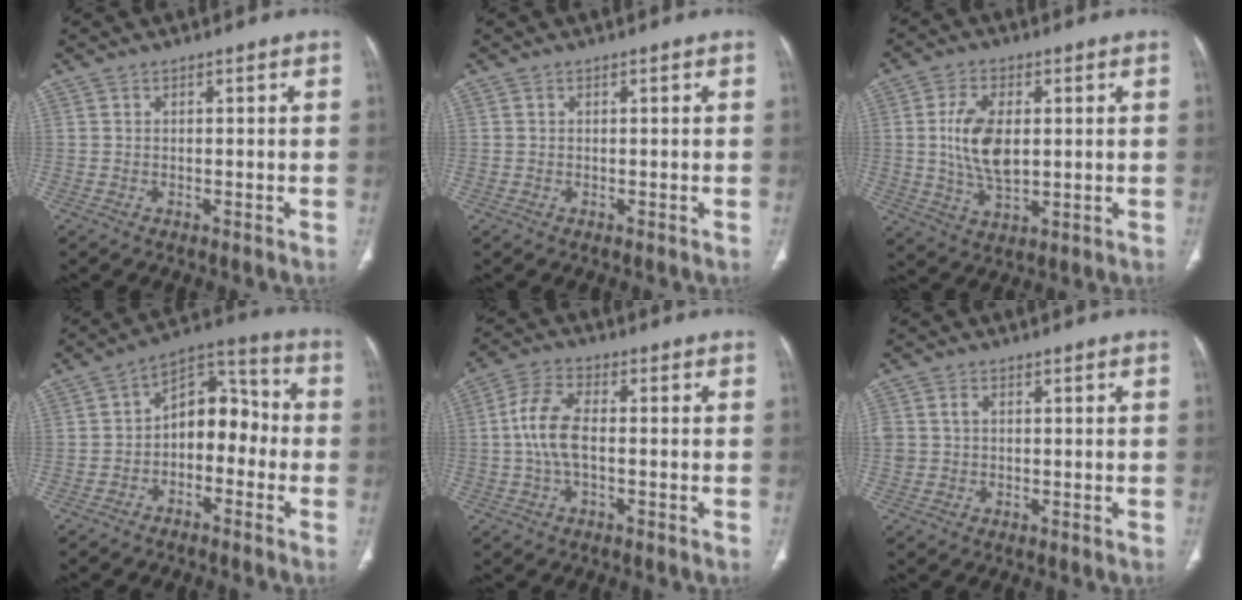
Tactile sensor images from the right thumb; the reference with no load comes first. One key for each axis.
{"total": 0.0}
{"total": 10.2, "fx": 1.0, "fy": 5.5, "fz": 8.5, "tx": -0.162, "ty": -0.007, "tz": 0.026}
{"total": 11.0, "fx": -2.2, "fy": 7.3, "fz": 7.9, "tx": -0.076, "ty": 0.051, "tz": -0.052}
{"total": 7.8, "fx": -0.4, "fy": 3.9, "fz": 6.8, "tx": -0.150, "ty": 0.022, "tz": -0.012}
{"total": 3.2, "fx": 0.3, "fy": 2.7, "fz": 1.7, "tx": -0.040, "ty": 0.011, "tz": 0.012}